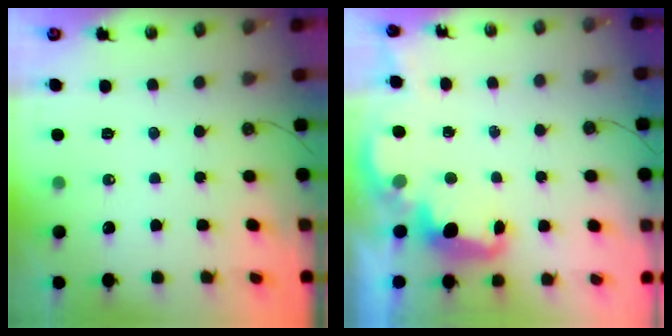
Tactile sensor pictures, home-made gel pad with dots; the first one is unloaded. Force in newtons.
{"total": 2.7, "press": 2.6, "slide": 0.7}